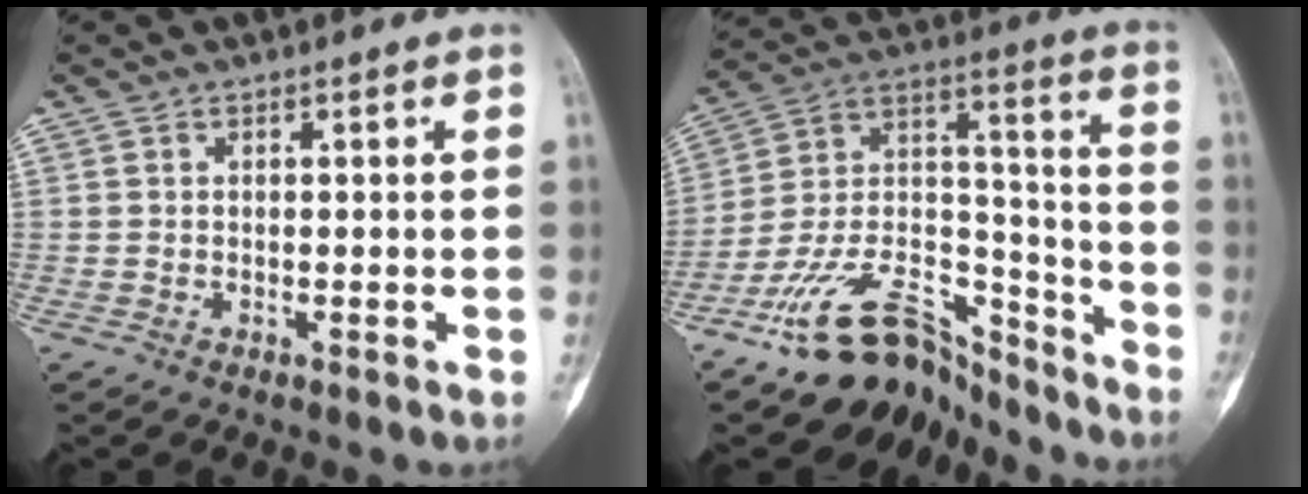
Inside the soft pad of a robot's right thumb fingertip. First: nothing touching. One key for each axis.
{"total": 17.7, "fx": -14.8, "fy": 7.6, "fz": 5.9, "tx": -0.075, "ty": 0.133, "tz": -0.264}